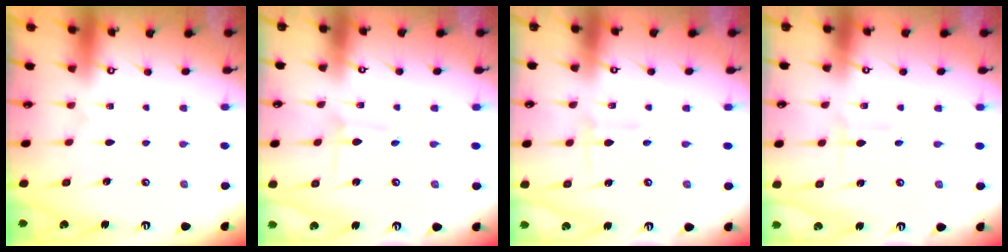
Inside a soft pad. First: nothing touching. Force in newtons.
{"total": 2.2, "press": 2.2, "slide": 0.1}
{"total": 2.5, "press": 2.3, "slide": 0.8}
{"total": 1.7, "press": 1.5, "slide": 0.9}